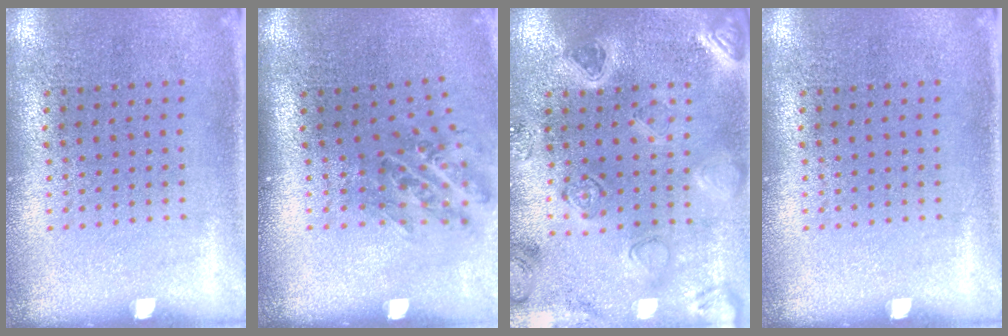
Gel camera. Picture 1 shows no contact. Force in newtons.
{"total": 1.1, "press": 1.0, "slide": 0.6}
{"total": 2.2, "press": 2.2, "slide": 0.3}
{"total": 0.0}